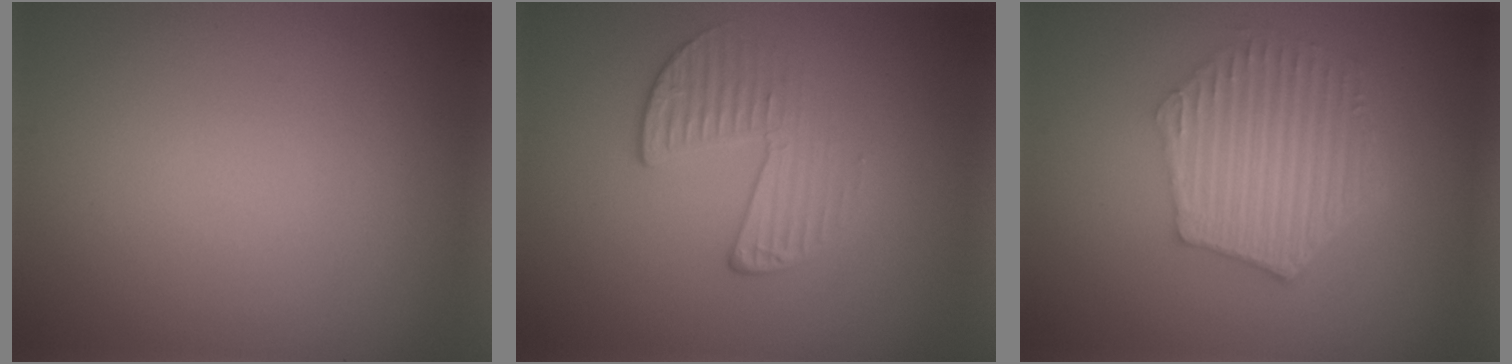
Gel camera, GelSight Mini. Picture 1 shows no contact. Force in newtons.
{"total": 2.4, "press": 1.7, "slide": 1.8}
{"total": 5.7, "press": 4.3, "slide": 3.8}